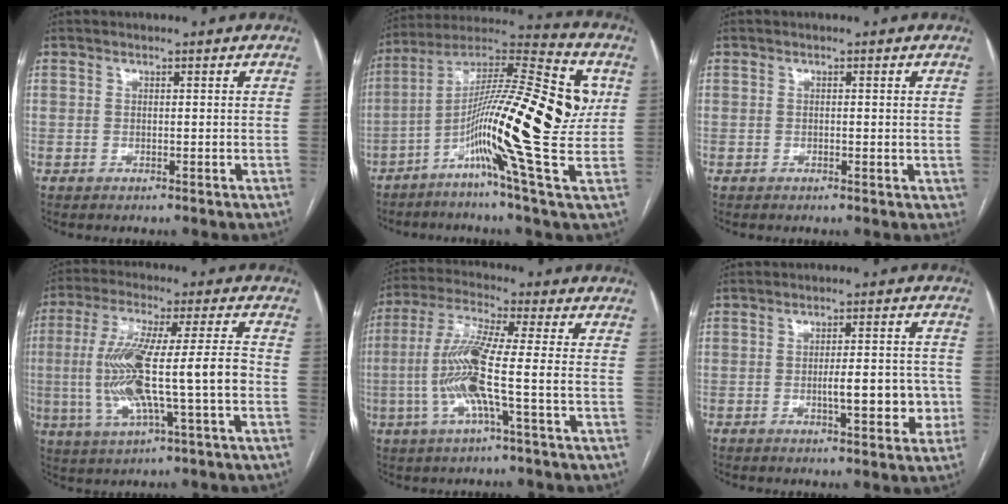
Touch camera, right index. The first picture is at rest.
{"total": 23.7, "force": [-0.9, 2.2, 23.6], "torque": [-0.382, 0.018, -0.032]}
{"total": 1.2, "force": [0.1, 0.7, 1.0], "torque": [-0.011, 0.001, -0.002]}
{"total": 15.3, "force": [-2.1, 1.3, 15.1], "torque": [-0.293, 0.012, -0.035]}
{"total": 11.2, "force": [-2.1, -0.1, 11.0], "torque": [-0.230, 0.004, -0.049]}
{"total": 7.3, "force": [-1.7, 2.1, 6.8], "torque": [-0.096, 0.011, -0.020]}